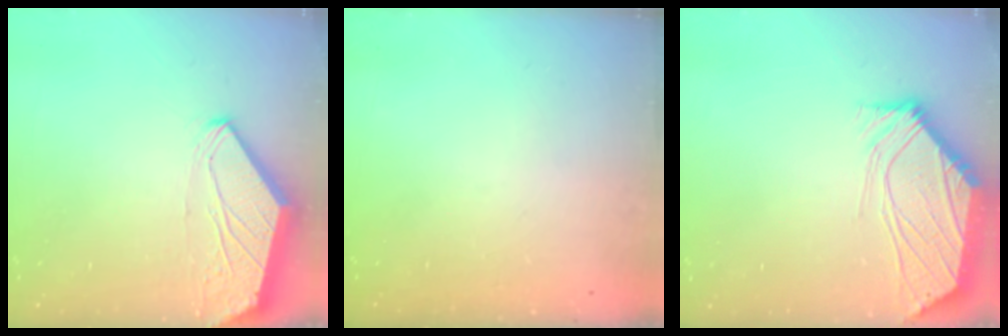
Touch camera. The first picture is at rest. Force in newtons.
{"total": 0.0}
{"total": 3.1, "press": 3.1, "slide": 0.3}